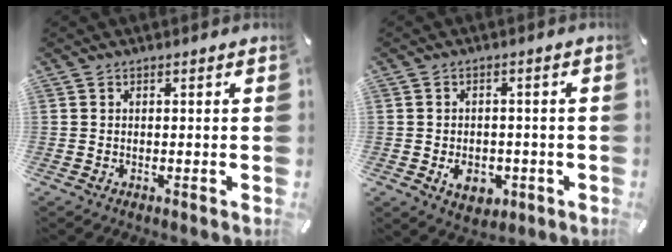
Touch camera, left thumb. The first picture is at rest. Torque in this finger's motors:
{"motor_torque": [-0.11, 0.17, 0.20, 0.20, 0.02]}